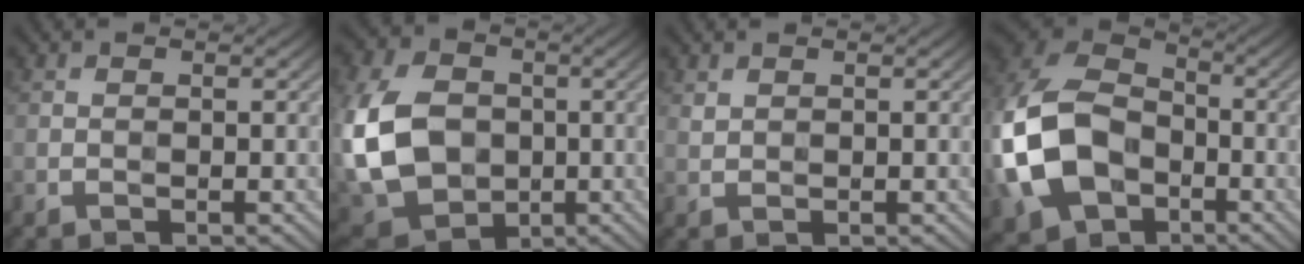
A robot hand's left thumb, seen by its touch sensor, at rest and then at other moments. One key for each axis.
{"total": 15.7, "fx": -1.3, "fy": 12.1, "fz": 9.9, "tx": -0.278, "ty": -0.025, "tz": -0.024}
{"total": 0.8, "fx": 0.7, "fy": 0.4, "fz": 0.3, "tx": -0.012, "ty": -0.002, "tz": 0.017}
{"total": 17.4, "fx": -4.6, "fy": 12.6, "fz": 11.2, "tx": -0.295, "ty": -0.031, "tz": -0.097}